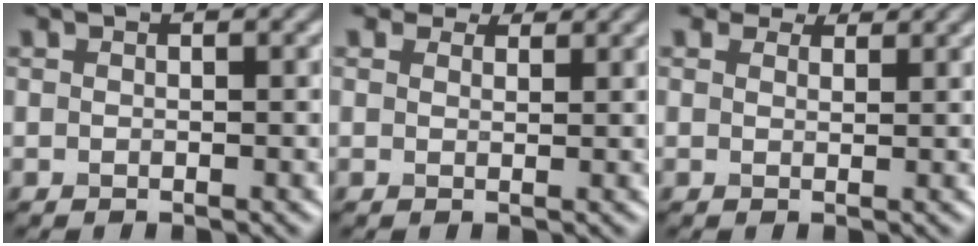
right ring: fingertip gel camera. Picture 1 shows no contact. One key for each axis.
{"total": 2.8, "fx": 2.3, "fy": 1.2, "fz": 0.9, "tx": -0.017, "ty": -0.005, "tz": 0.031}
{"total": 3.2, "fx": 2.7, "fy": 1.4, "fz": 1.0, "tx": -0.022, "ty": -0.006, "tz": 0.040}